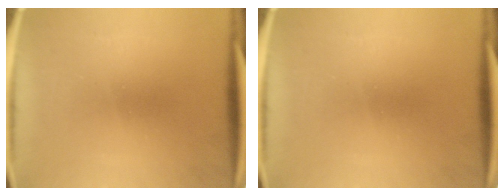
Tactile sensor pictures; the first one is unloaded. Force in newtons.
{"total": 0.0}